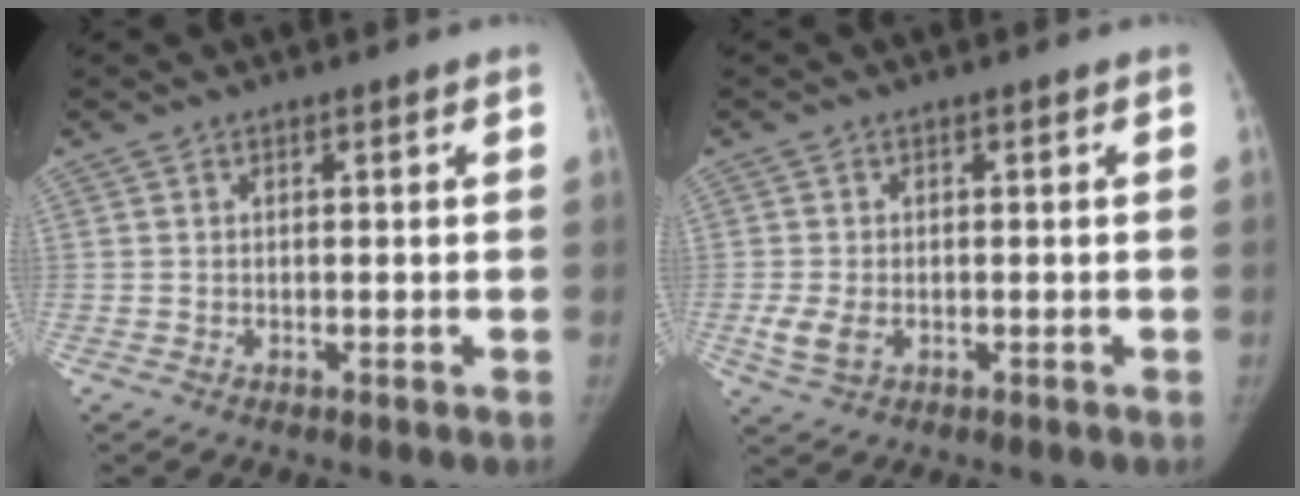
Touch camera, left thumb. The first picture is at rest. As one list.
[{"total": 4.0, "force": [-0.9, 2.6, 2.9], "torque": [-0.070, -0.008, -0.012]}]